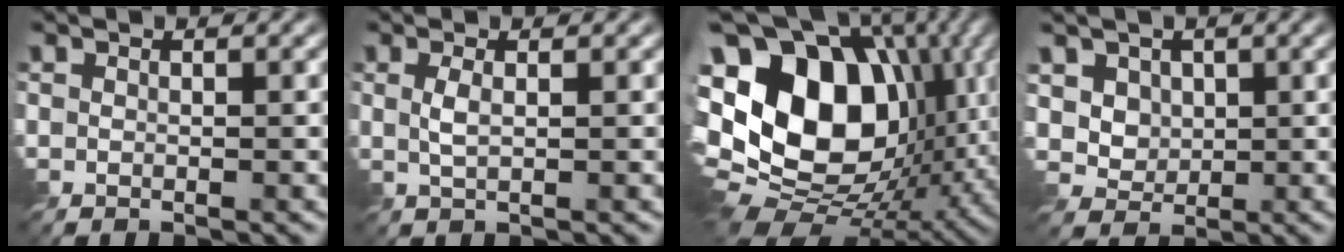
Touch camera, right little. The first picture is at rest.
{"total": 1.4, "force": [0.1, 0.3, 1.3], "torque": [-0.035, 0.001, 0.002]}
{"total": 19.1, "force": [1.7, 13.3, 13.6], "torque": [-0.254, 0.013, 0.045]}
{"total": 3.7, "force": [1.4, 3.0, 1.6], "torque": [-0.054, -0.004, 0.038]}